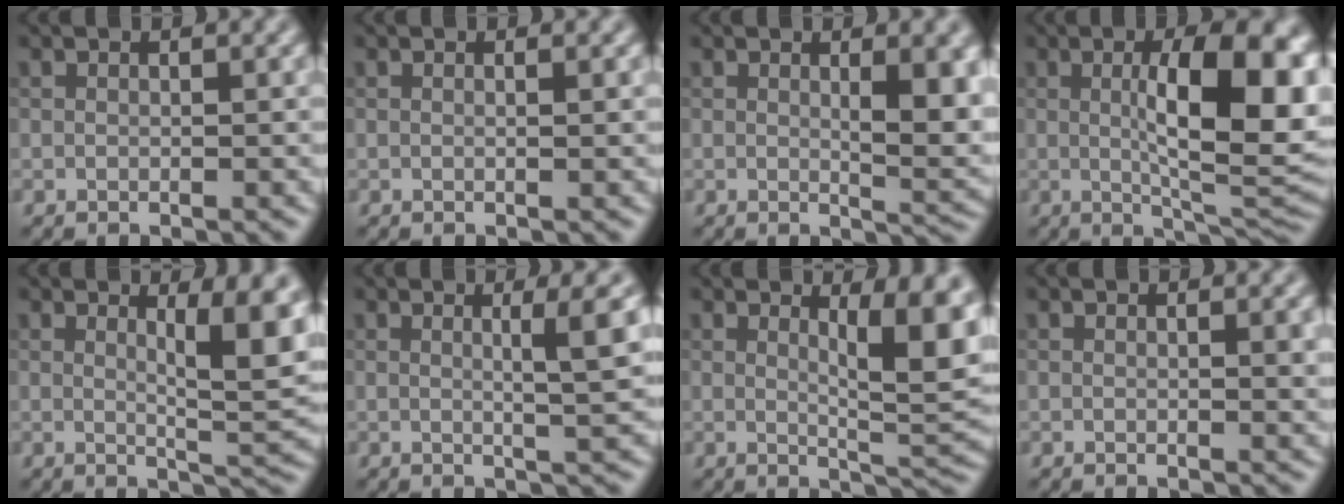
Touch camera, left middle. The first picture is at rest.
{"total": 0.7, "force": [0.1, 0.2, 0.6], "torque": [-0.006, 0.001, -0.003]}
{"total": 5.3, "force": [1.1, 1.5, 5.0], "torque": [-0.063, -0.006, 0.023]}
{"total": 11.3, "force": [1.1, 3.4, 10.7], "torque": [-0.146, -0.001, 0.021]}
{"total": 6.5, "force": [1.9, 1.6, 6.0], "torque": [-0.077, -0.011, 0.032]}
{"total": 4.0, "force": [0.9, 0.6, 3.8], "torque": [-0.051, 0.003, 0.010]}
{"total": 7.2, "force": [2.2, 2.0, 6.6], "torque": [-0.087, -0.011, 0.037]}
{"total": 1.5, "force": [0.3, 0.4, 1.4], "torque": [-0.015, -0.001, 0.003]}